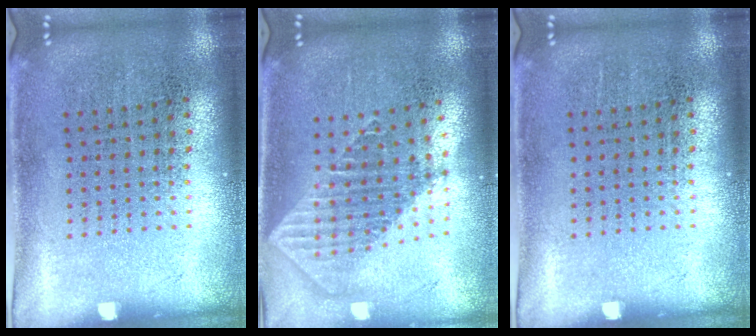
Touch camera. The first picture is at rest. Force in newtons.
{"total": 1.8, "press": 1.5, "slide": 1.0}
{"total": 0.0}